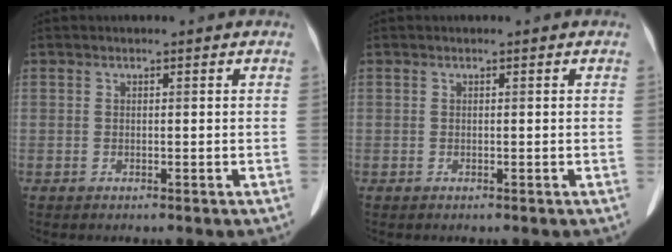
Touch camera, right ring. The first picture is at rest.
{"total": 0.0}